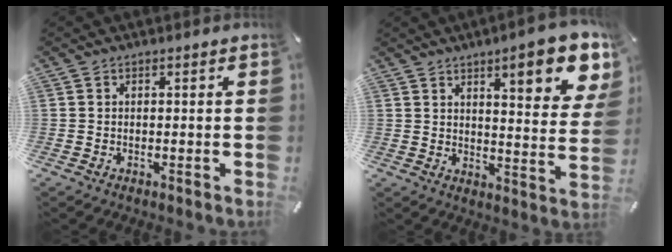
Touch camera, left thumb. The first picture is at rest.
{"total": 13.6, "force": [8.2, 3.9, 10.1], "torque": [-0.135, -0.042, 0.130]}